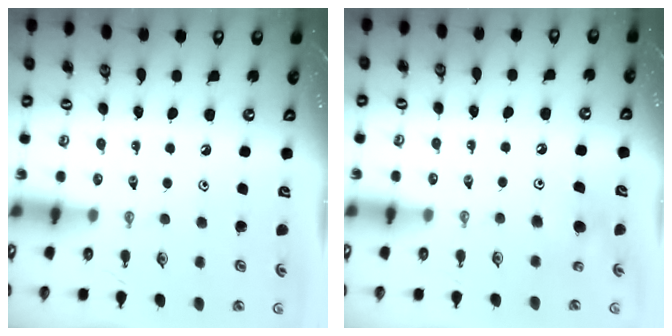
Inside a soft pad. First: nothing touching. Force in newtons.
{"total": 5.4, "press": 5.3, "slide": 0.5}